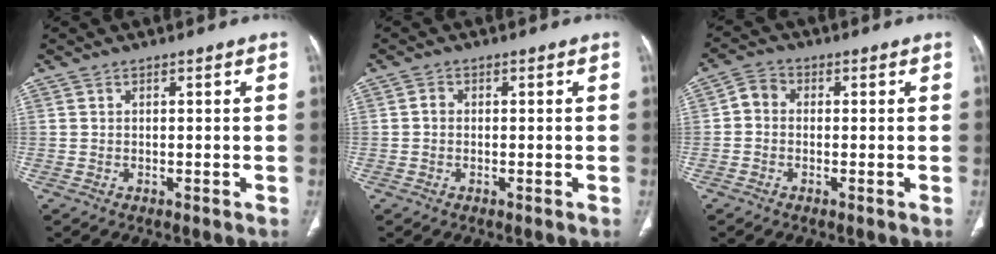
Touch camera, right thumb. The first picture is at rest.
{"total": 1.1, "force": [-0.2, 0.9, 0.6], "torque": [-0.005, 0.003, -0.007]}
{"total": 3.4, "force": [-0.3, 2.8, 1.9], "torque": [-0.025, 0.009, -0.018]}